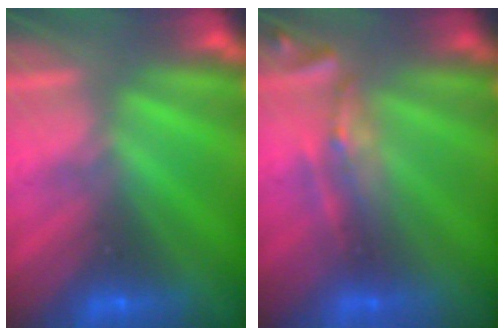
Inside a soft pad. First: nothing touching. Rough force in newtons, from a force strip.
{"total": 2.5}